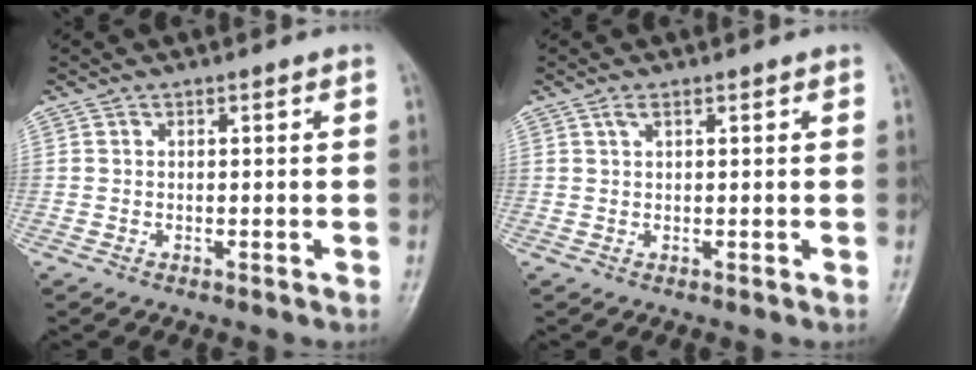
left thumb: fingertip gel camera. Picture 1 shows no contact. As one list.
[{"total": 1.3, "force": [0.8, 0.5, 1.0], "torque": [-0.019, 0.007, 0.014]}]